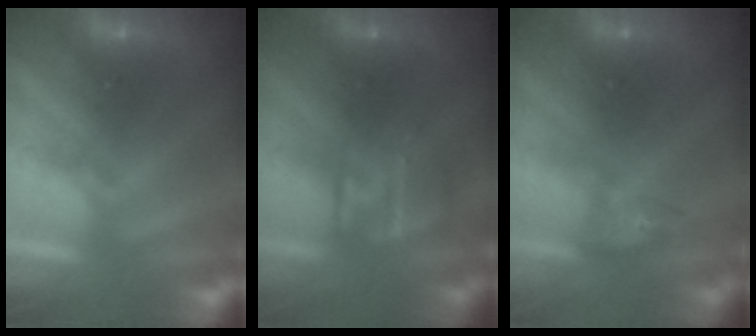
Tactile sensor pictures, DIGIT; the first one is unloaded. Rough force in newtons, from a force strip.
{"total": 3.7}
{"total": 4.6}